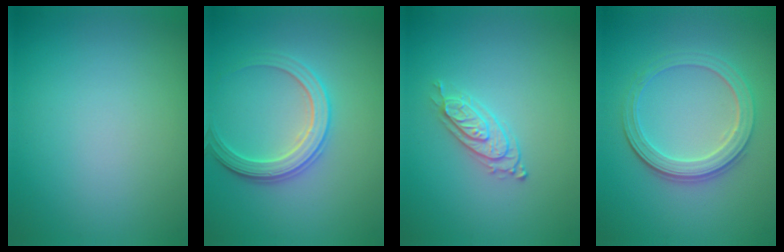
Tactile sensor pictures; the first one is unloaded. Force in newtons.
{"total": 3.0, "press": 3.0, "slide": 0.6}
{"total": 2.3, "press": 2.1, "slide": 0.9}
{"total": 3.9, "press": 3.4, "slide": 2.0}